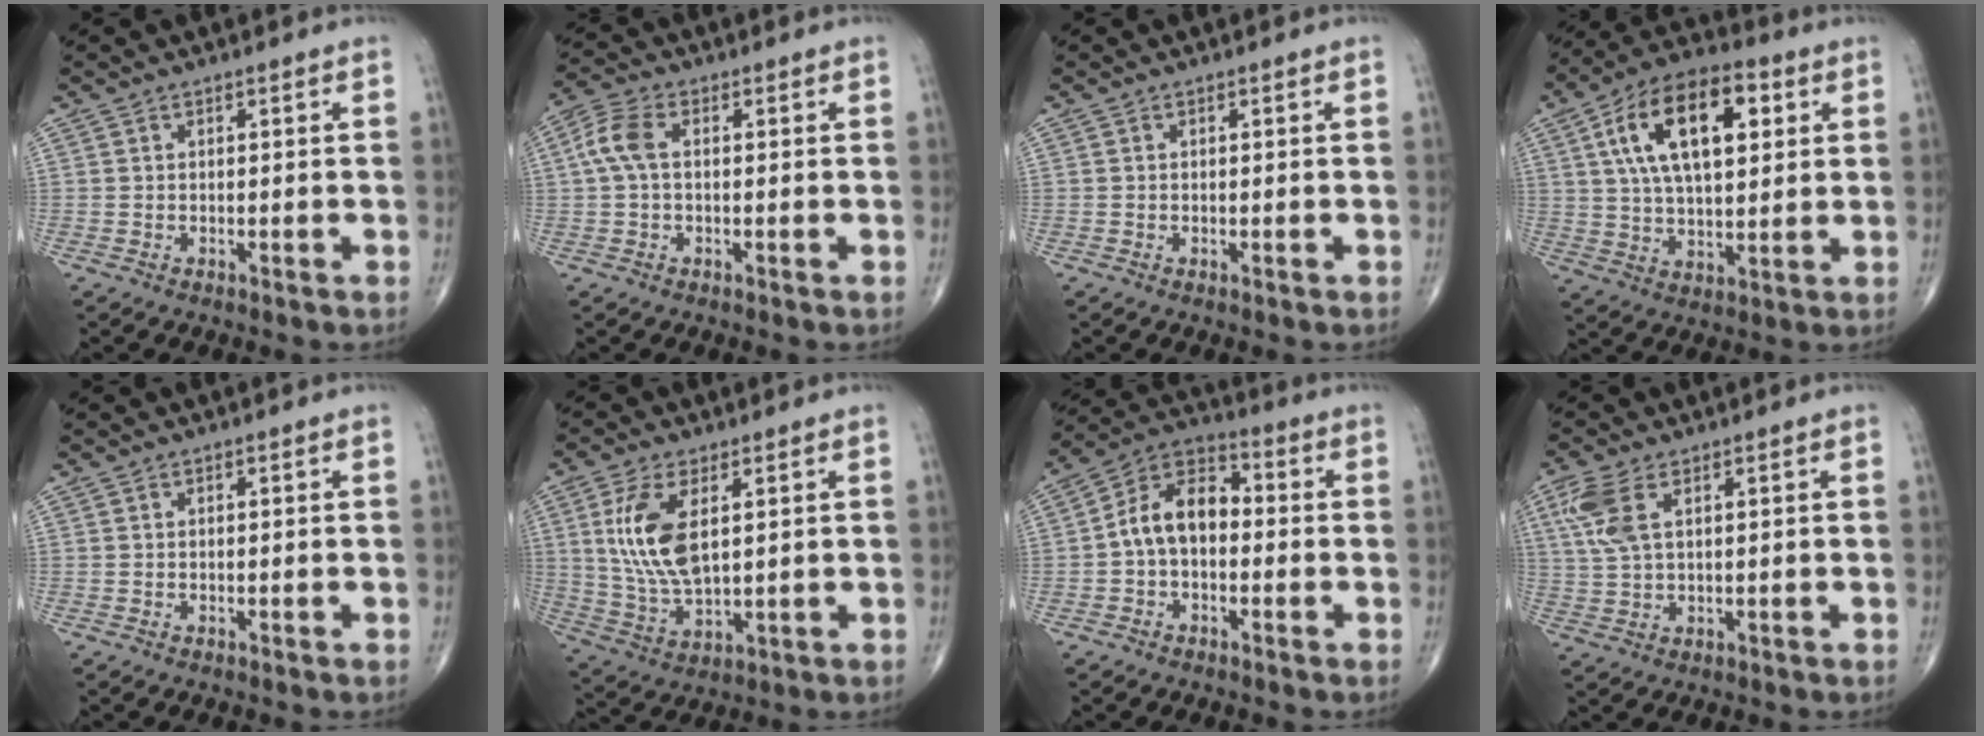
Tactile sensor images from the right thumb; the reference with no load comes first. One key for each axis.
{"total": 5.7, "fx": 0.6, "fy": 3.3, "fz": 4.6, "tx": -0.111, "ty": 0.018, "tz": 0.006}
{"total": 0.0}
{"total": 18.4, "fx": 5.7, "fy": 9.1, "fz": 14.9, "tx": -0.240, "ty": 0.005, "tz": 0.093}
{"total": 0.0}
{"total": 12.3, "fx": 3.2, "fy": 5.8, "fz": 10.4, "tx": -0.215, "ty": -0.014, "tz": 0.071}
{"total": 10.5, "fx": -0.7, "fy": 6.9, "fz": 7.9, "tx": -0.123, "ty": 0.036, "tz": -0.028}
{"total": 7.0, "fx": 2.7, "fy": 3.3, "fz": 5.5, "tx": -0.143, "ty": 0.005, "tz": 0.059}